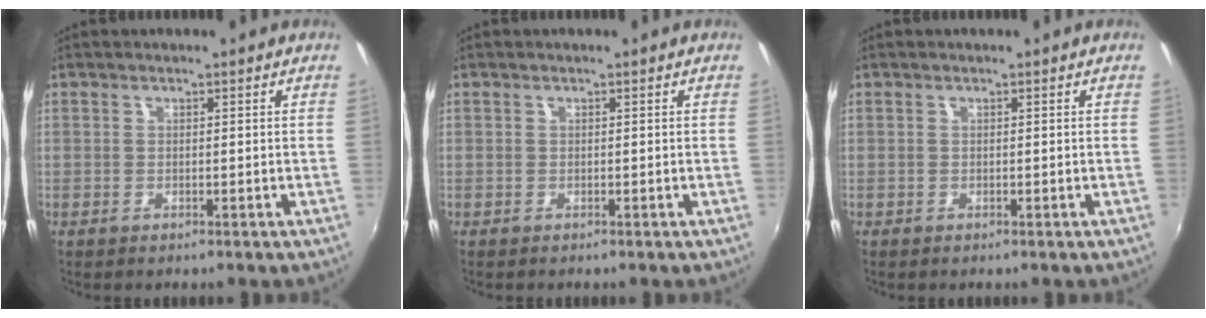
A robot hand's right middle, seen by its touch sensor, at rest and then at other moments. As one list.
[{"total": 0.0}, {"total": 0.0}]